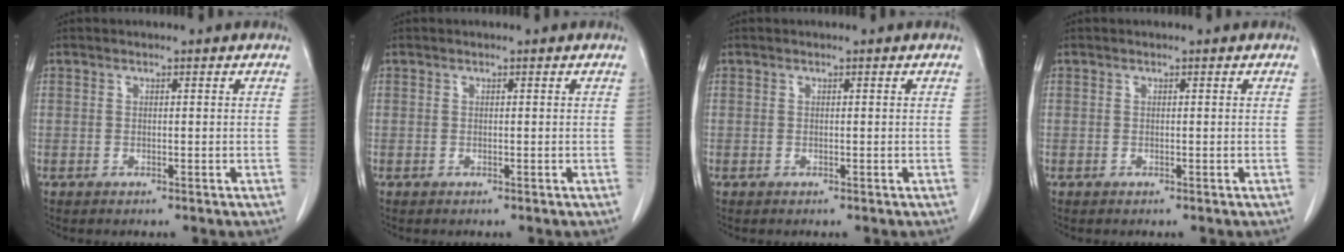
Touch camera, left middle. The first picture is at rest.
{"total": 0.0}
{"total": 0.0}
{"total": 0.0}